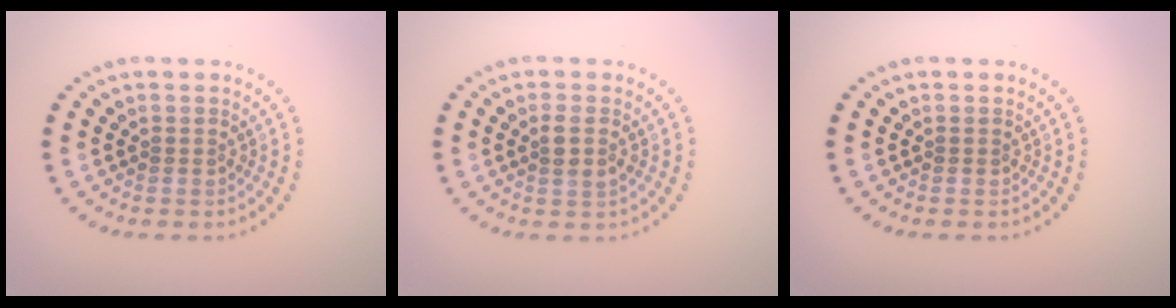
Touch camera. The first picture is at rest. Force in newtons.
{"total": 1.7, "press": 1.6, "slide": 0.7}
{"total": 0.0}